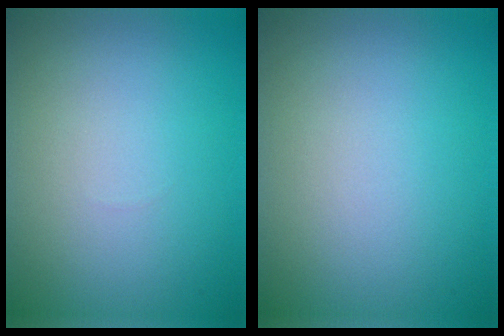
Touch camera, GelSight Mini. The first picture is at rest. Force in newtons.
{"total": 0.0}